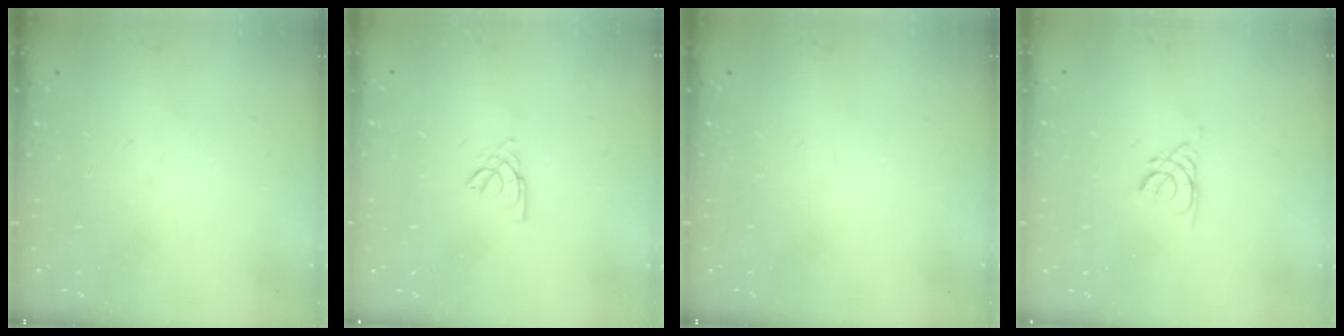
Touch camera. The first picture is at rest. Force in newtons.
{"total": 2.3, "press": 2.3, "slide": 0.5}
{"total": 0.0}
{"total": 2.1, "press": 2.0, "slide": 0.4}